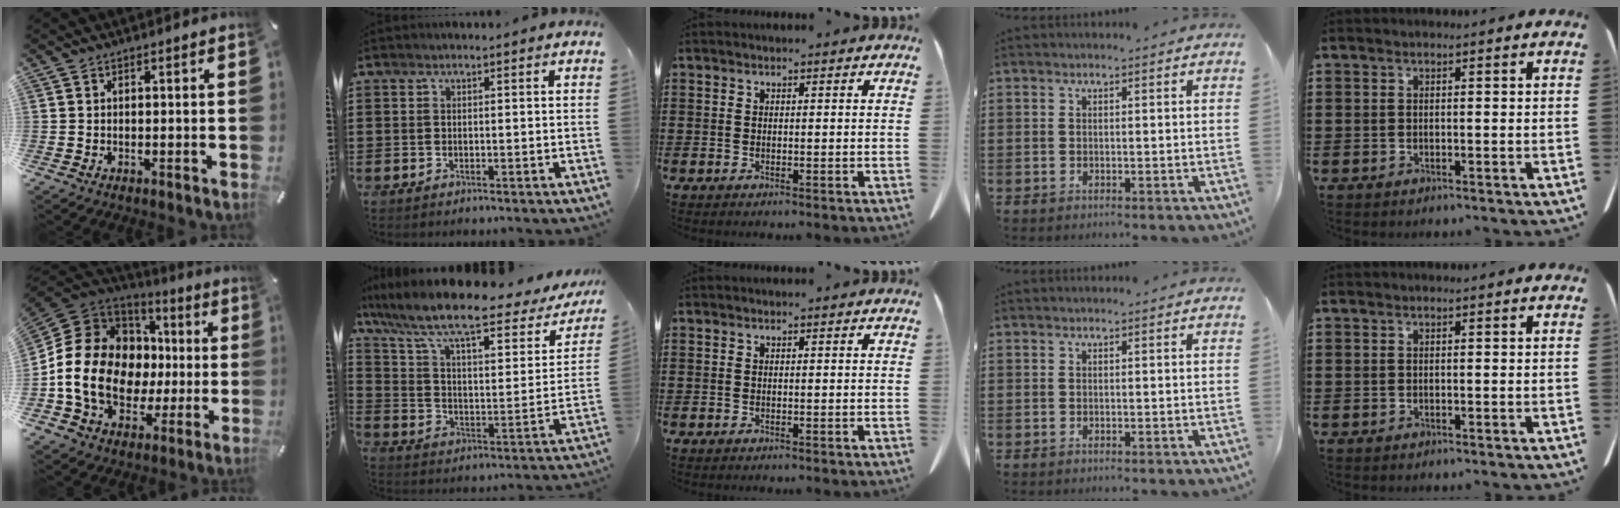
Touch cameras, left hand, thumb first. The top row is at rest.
{"thumb": {"total": 17.8, "force": [-2.9, 14.5, 9.9], "torque": [-0.216, 0.003, -0.044]}, "index": {"total": 10.5, "force": [8.3, 1.6, 6.2], "torque": [-0.154, -0.053, 0.137]}}